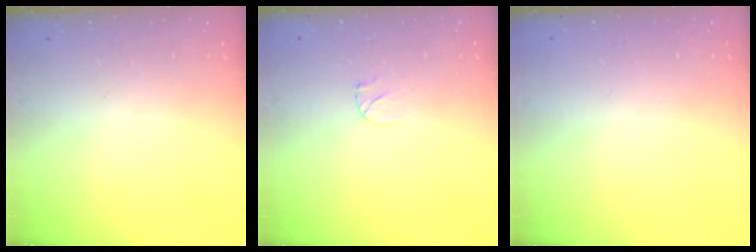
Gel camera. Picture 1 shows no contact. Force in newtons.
{"total": 4.3, "press": 4.3, "slide": 0.4}
{"total": 0.5, "press": 0.5, "slide": 0.1}